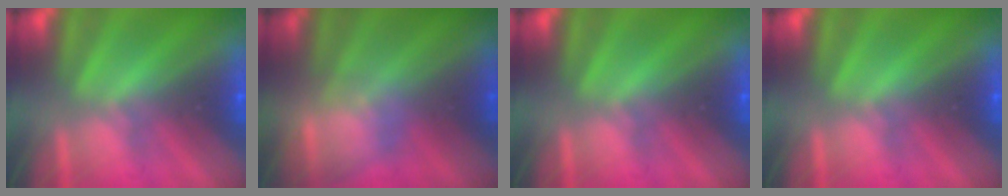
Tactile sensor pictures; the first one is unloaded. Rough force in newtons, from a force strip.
{"total": 4.4}
{"total": 0.0}
{"total": 0.0}